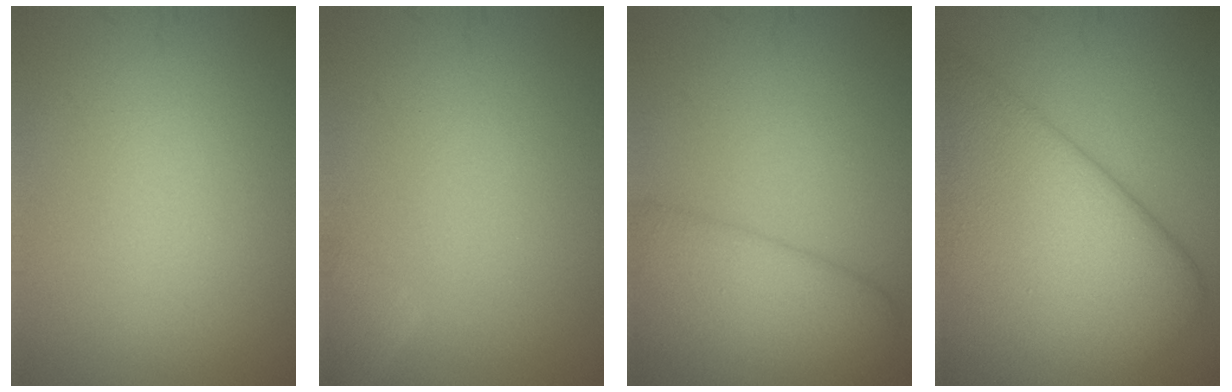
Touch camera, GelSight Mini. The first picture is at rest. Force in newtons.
{"total": 1.6, "press": 1.6, "slide": 0.1}
{"total": 5.6, "press": 5.6, "slide": 0.3}
{"total": 14.2, "press": 14.2, "slide": 0.4}